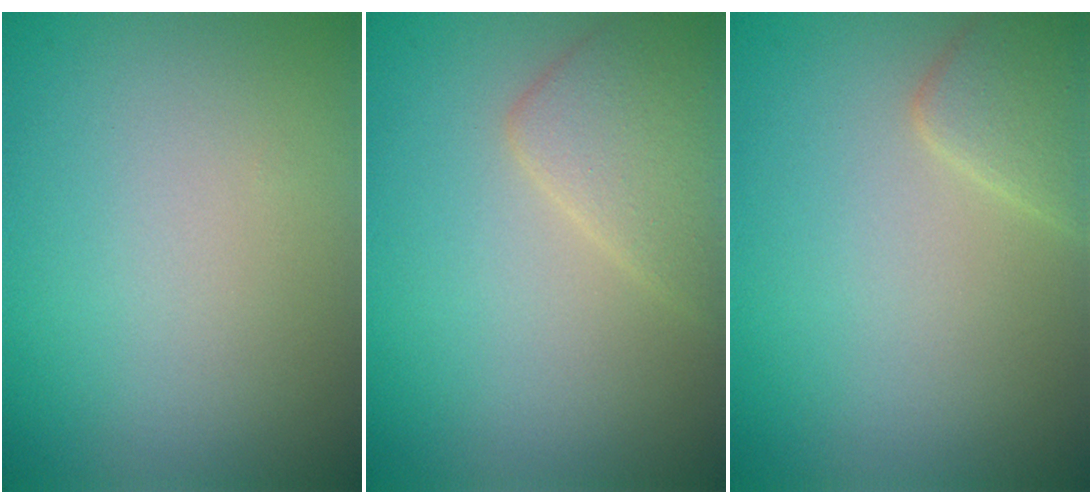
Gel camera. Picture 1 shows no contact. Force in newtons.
{"total": 3.2, "press": 3.2, "slide": 0.1}
{"total": 2.6, "press": 2.6, "slide": 0.1}